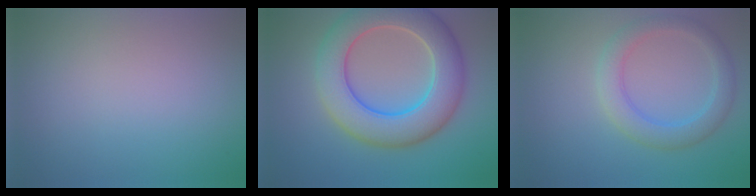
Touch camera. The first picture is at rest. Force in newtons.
{"total": 9.1, "press": 9.1, "slide": 0.5}
{"total": 3.4, "press": 3.4, "slide": 0.1}